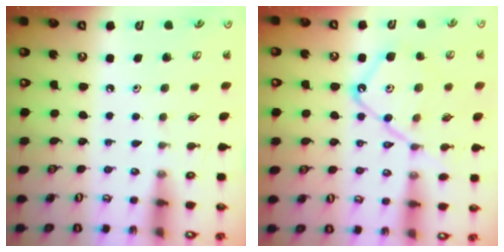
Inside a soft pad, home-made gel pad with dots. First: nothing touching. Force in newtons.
{"total": 14.0, "press": 13.9, "slide": 1.5}